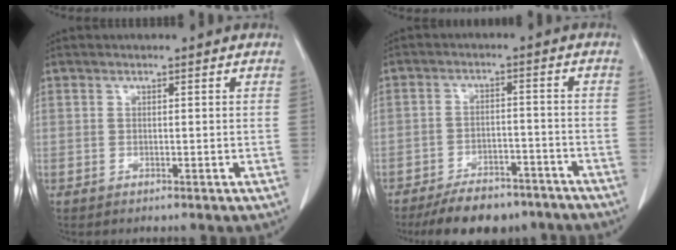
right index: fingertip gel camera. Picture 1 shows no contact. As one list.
[{"total": 10.9, "force": [-9.0, 4.5, 4.2], "torque": [-0.050, 0.006, -0.133]}]